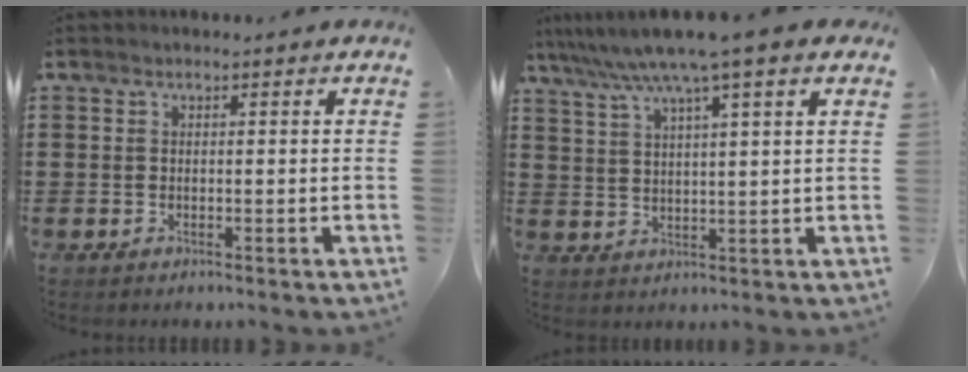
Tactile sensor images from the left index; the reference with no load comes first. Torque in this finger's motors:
{"motor_torque": [1.76, -0.38, 1.05, 0.20]}